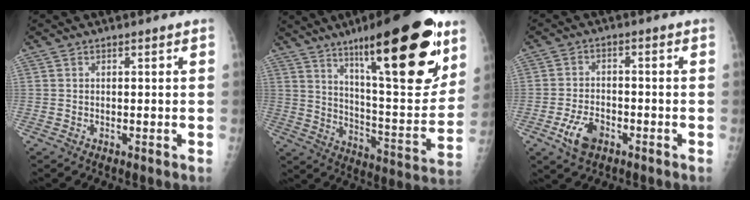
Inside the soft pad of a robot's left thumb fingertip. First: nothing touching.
{"total": 27.1, "force": [15.2, 6.6, 21.5], "torque": [-0.291, -0.063, 0.239]}
{"total": 6.3, "force": [-3.2, 3.8, 4.0], "torque": [-0.072, 0.014, -0.055]}